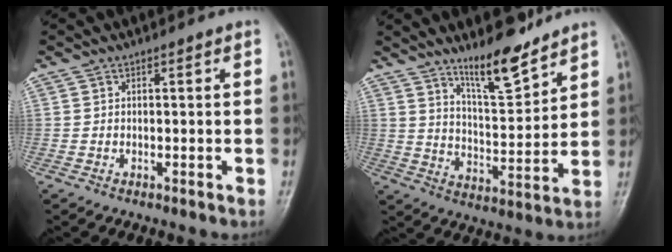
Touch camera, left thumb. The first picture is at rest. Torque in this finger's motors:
{"motor_torque": [0.97, -0.71, 0.85, -0.96, 0.04]}